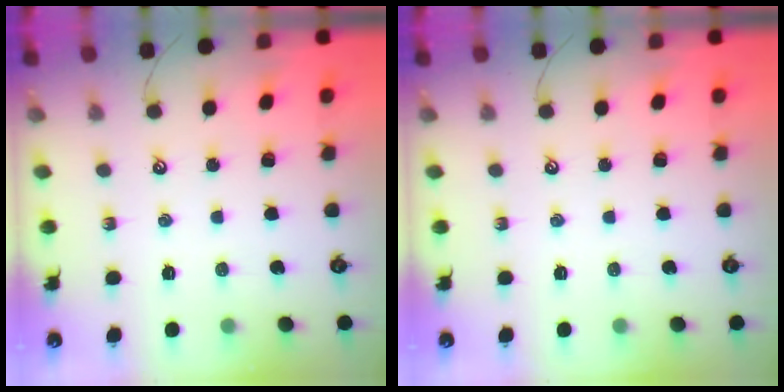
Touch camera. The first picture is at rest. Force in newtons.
{"total": 0.0}